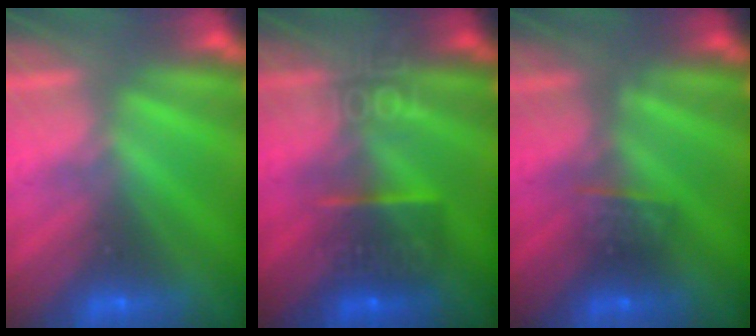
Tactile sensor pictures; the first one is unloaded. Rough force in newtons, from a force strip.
{"total": 8.3}
{"total": 2.6}